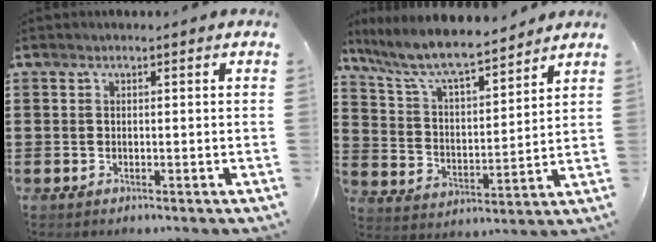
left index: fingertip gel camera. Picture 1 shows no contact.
{"total": 8.6, "force": [7.5, 1.2, 3.9], "torque": [-0.106, -0.041, 0.128]}